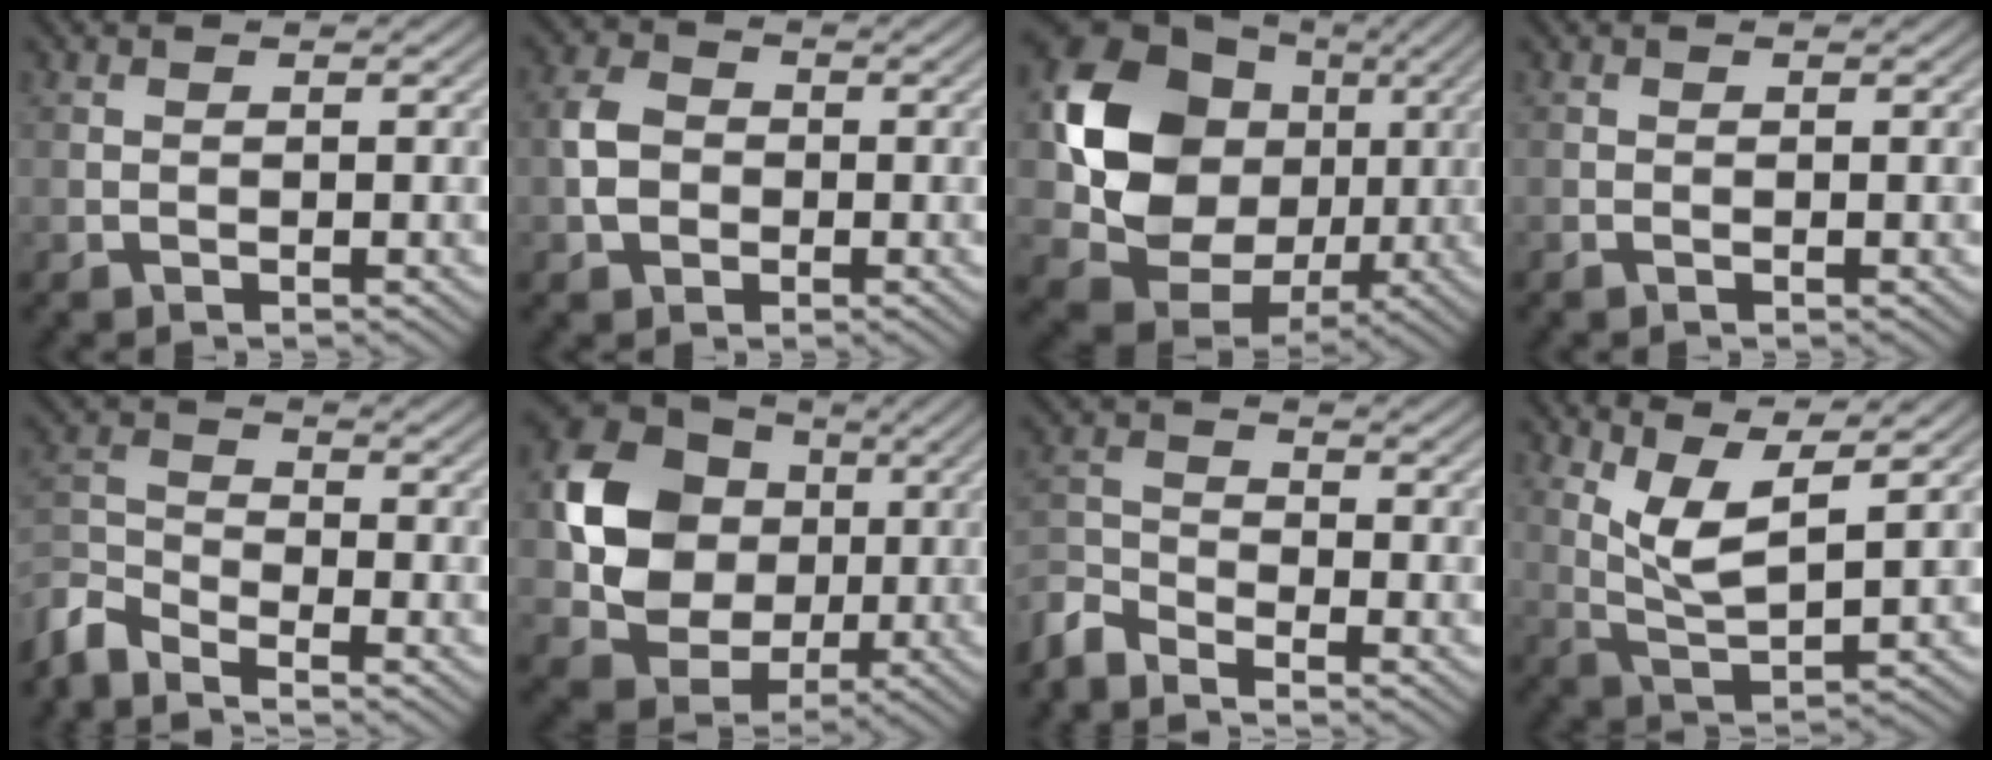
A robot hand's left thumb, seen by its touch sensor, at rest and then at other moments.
{"total": 3.6, "force": [-0.6, 3.0, 1.9], "torque": [-0.042, 0.004, -0.018]}
{"total": 14.9, "force": [1.5, 12.6, 7.7], "torque": [-0.170, -0.018, 0.021]}
{"total": 0.0}
{"total": 5.7, "force": [-4.8, 1.6, 2.5], "torque": [-0.063, -0.010, -0.113]}
{"total": 12.4, "force": [1.3, 10.6, 6.3], "torque": [-0.148, -0.002, 0.015]}
{"total": 4.9, "force": [-4.4, 1.3, 1.8], "torque": [-0.045, -0.011, -0.105]}
{"total": 6.9, "force": [3.7, 1.7, 5.6], "torque": [-0.120, -0.003, 0.079]}